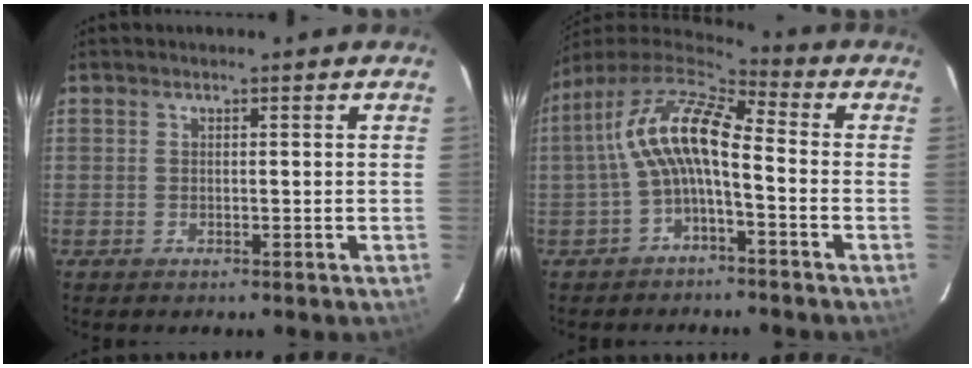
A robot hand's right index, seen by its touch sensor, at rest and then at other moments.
{"total": 10.7, "force": [-1.5, 3.5, 10.1], "torque": [-0.202, 0.019, -0.030]}